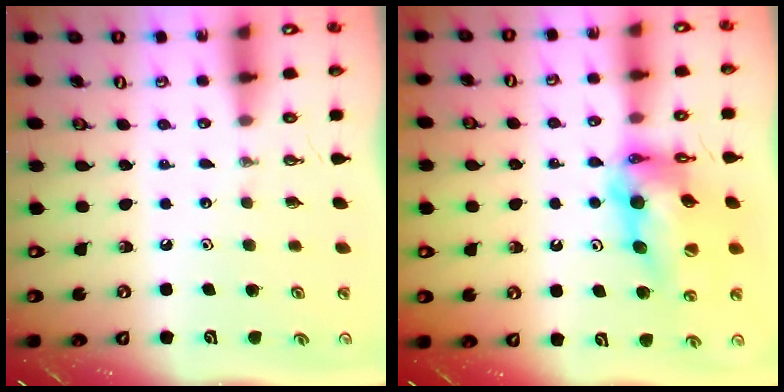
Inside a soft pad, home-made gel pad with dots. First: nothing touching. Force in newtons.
{"total": 16.2, "press": 16.1, "slide": 1.7}